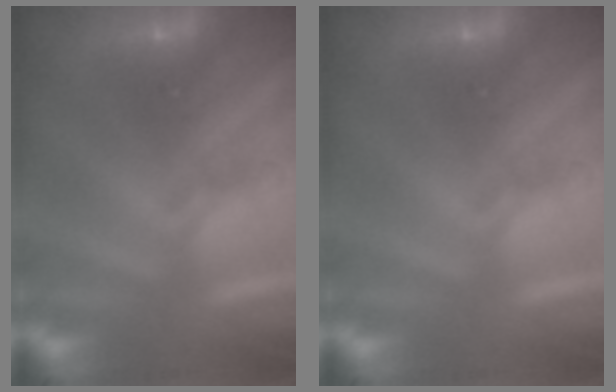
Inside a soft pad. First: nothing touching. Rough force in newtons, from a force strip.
{"total": 0.0}